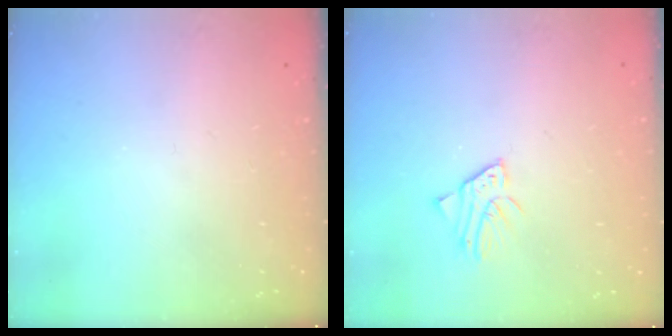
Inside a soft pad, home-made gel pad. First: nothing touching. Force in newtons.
{"total": 2.6, "press": 2.6, "slide": 0.2}